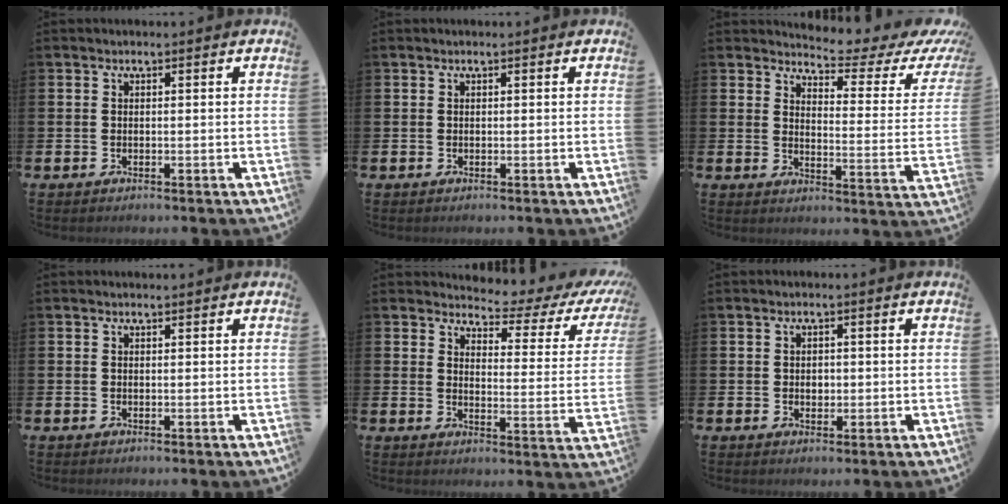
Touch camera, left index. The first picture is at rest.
{"total": 0.0}
{"total": 4.6, "force": [4.2, 0.9, 1.5], "torque": [-0.035, -0.040, 0.062]}
{"total": 0.0}
{"total": 3.8, "force": [3.5, 1.2, 1.0], "torque": [-0.023, -0.039, 0.049]}
{"total": 1.2, "force": [0.1, 1.0, 0.6], "torque": [0.004, 0.002, -0.003]}